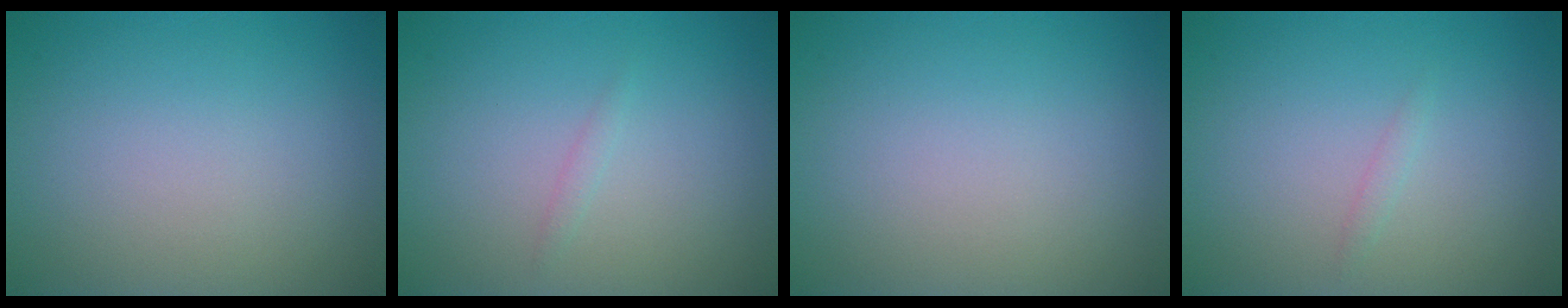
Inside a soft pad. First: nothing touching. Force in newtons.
{"total": 0.5, "press": 0.5, "slide": 0.1}
{"total": 0.0}
{"total": 0.6, "press": 0.6, "slide": 0.0}